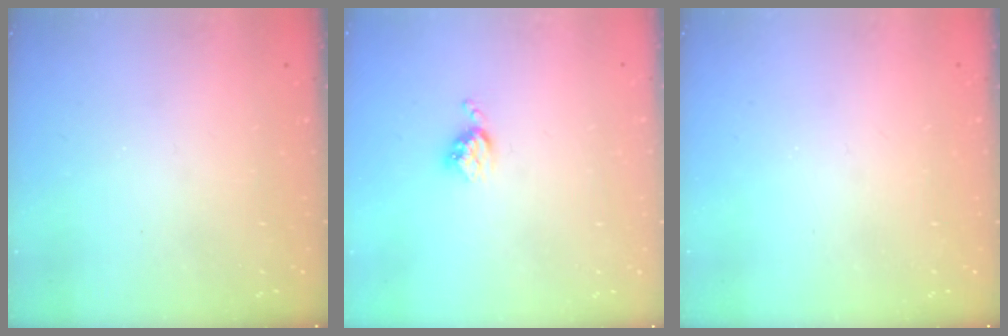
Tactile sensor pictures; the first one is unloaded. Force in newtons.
{"total": 4.0, "press": 4.0, "slide": 0.5}
{"total": 0.0}